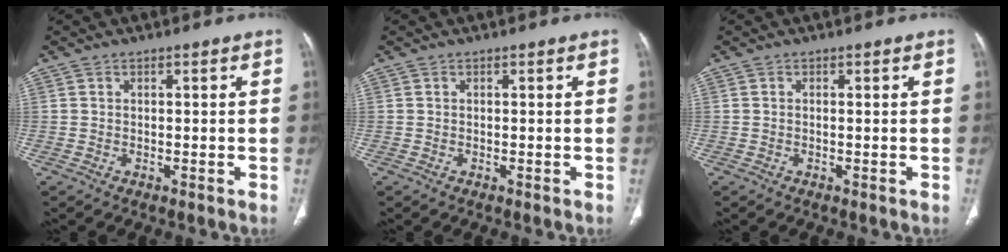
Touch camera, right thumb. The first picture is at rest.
{"total": 0.0}
{"total": 0.0}